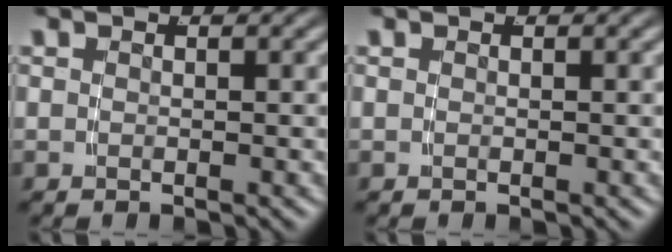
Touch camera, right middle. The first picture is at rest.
{"total": 0.0}